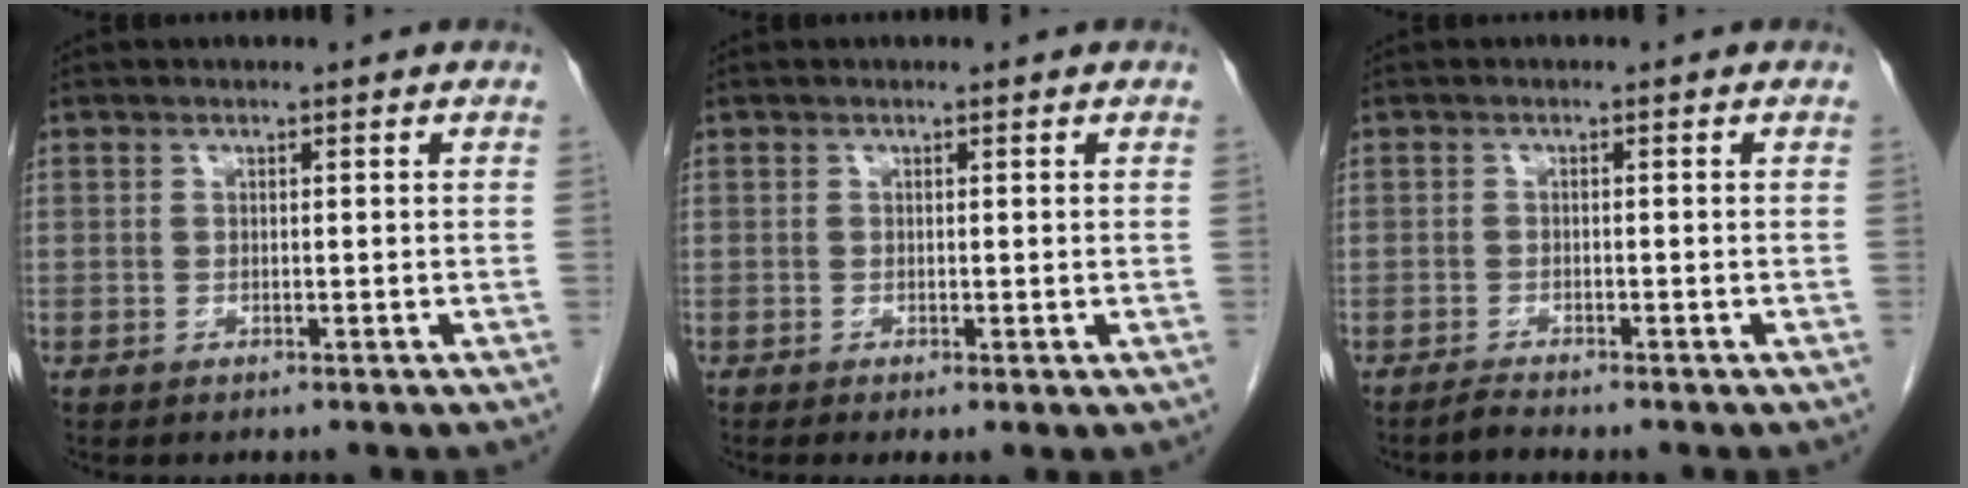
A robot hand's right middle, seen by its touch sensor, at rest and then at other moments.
{"total": 0.8, "force": [-0.1, 0.2, 0.8], "torque": [-0.017, -0.003, 0.001]}
{"total": 1.2, "force": [-1.2, -0.2, 0.2], "torque": [-0.009, -0.005, -0.023]}